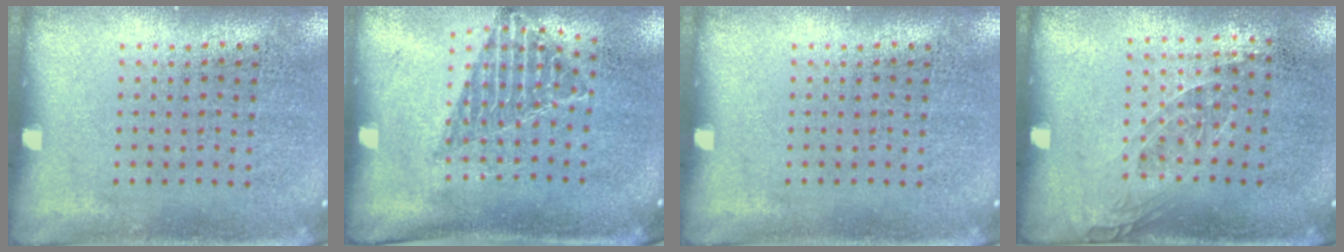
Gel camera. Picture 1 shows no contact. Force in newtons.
{"total": 0.9, "press": 0.8, "slide": 0.2}
{"total": 0.0}
{"total": 1.0, "press": 0.7, "slide": 0.7}